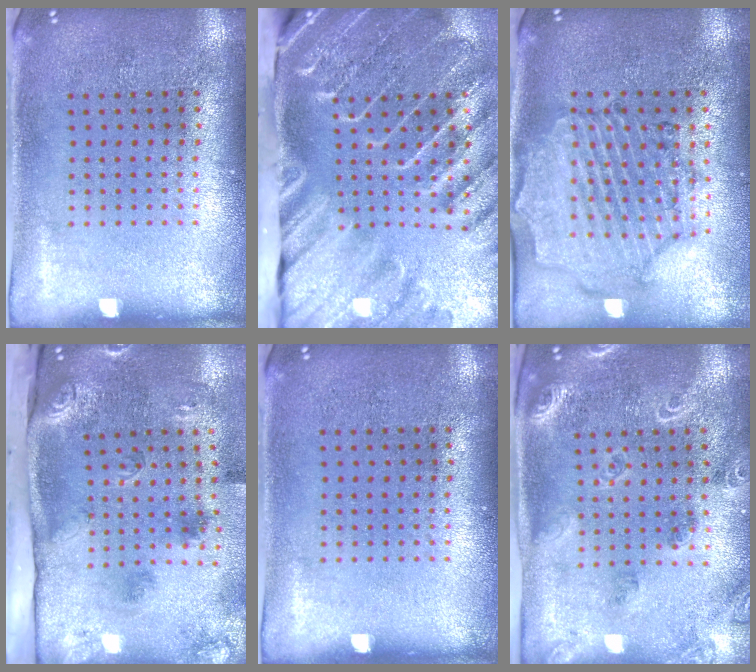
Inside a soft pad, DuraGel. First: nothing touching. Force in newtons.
{"total": 4.5, "press": 3.3, "slide": 2.9}
{"total": 1.6, "press": 1.6, "slide": 0.4}
{"total": 3.4, "press": 2.0, "slide": 2.7}
{"total": 0.0}
{"total": 1.8, "press": 1.8, "slide": 0.4}